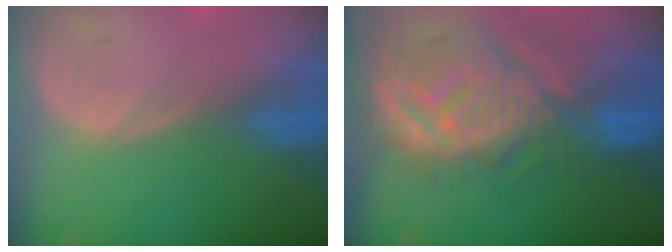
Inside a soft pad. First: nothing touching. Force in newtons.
{"total": 12.2, "press": 11.0, "slide": 5.4}